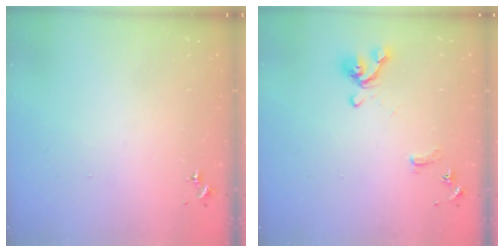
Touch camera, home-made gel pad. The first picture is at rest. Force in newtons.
{"total": 11.5, "press": 11.4, "slide": 1.6}